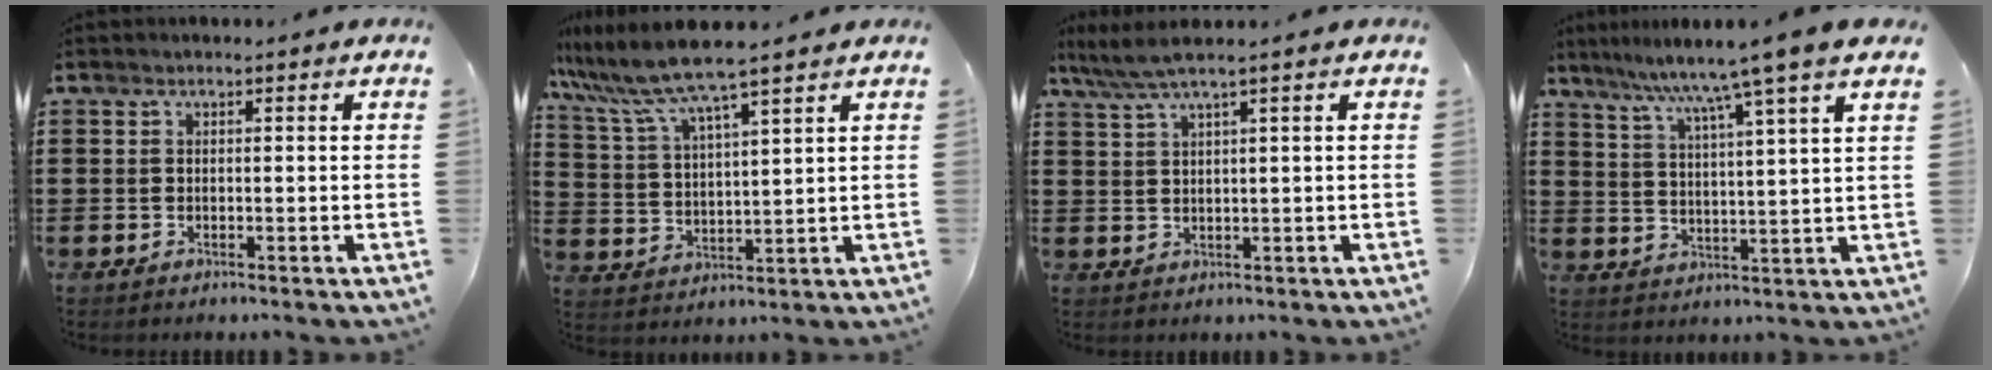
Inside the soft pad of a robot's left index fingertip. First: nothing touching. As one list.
[{"total": 7.6, "force": [6.6, -0.4, 3.6], "torque": [-0.094, -0.034, 0.115]}, {"total": 3.6, "force": [2.3, -0.2, 2.7], "torque": [-0.067, -0.004, 0.039]}, {"total": 7.5, "force": [6.0, -1.5, 4.2], "torque": [-0.104, -0.036, 0.094]}]